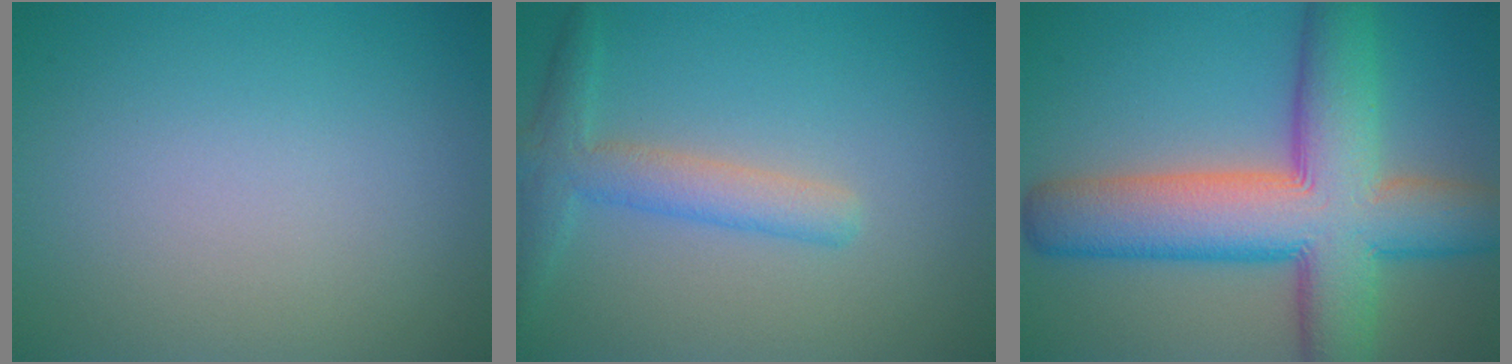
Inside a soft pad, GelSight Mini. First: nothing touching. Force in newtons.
{"total": 3.3, "press": 3.3, "slide": 0.2}
{"total": 12.6, "press": 12.6, "slide": 0.6}